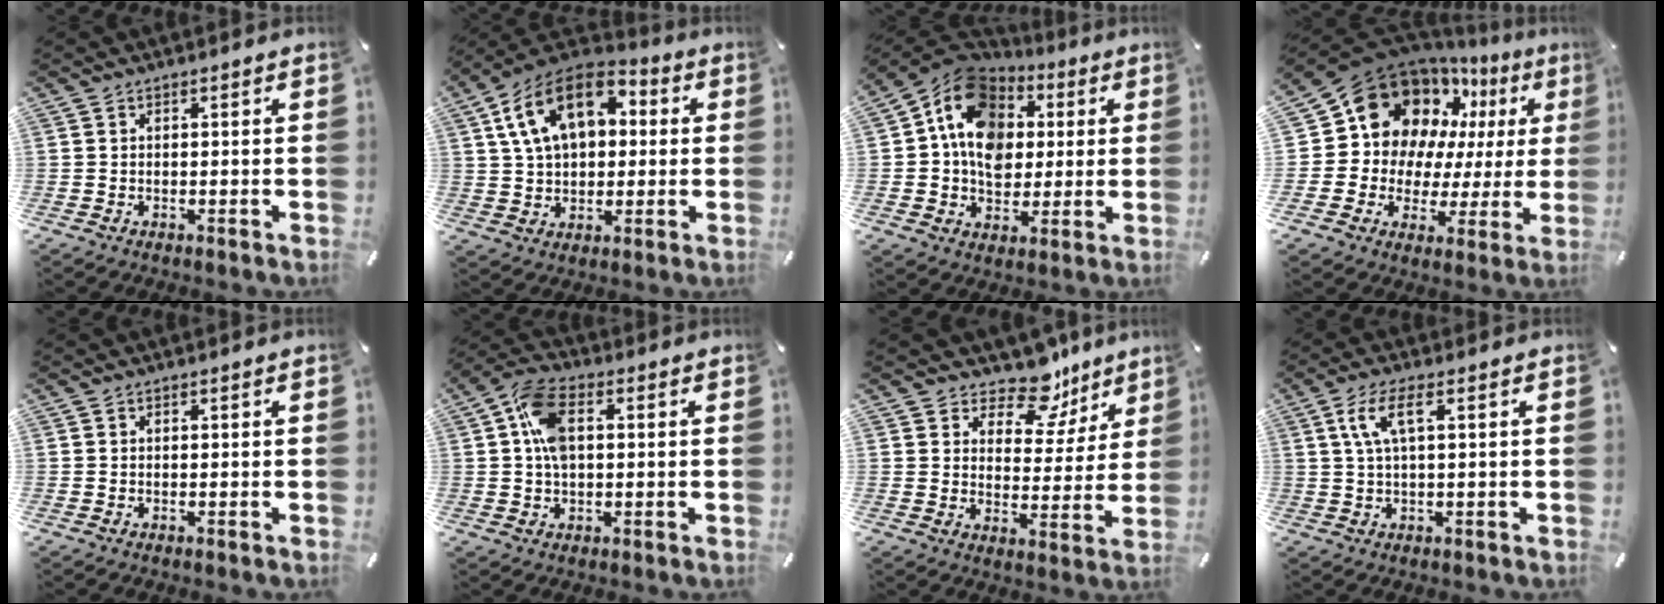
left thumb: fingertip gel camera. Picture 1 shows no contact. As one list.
[{"total": 16.1, "force": [5.6, 10.8, 10.5], "torque": [-0.209, -0.009, 0.099]}, {"total": 14.5, "force": [2.6, 12.1, 7.4], "torque": [-0.127, -0.010, 0.045]}, {"total": 16.5, "force": [8.1, 13.0, 6.2], "torque": [-0.106, -0.067, 0.158]}, {"total": 0.0}, {"total": 9.8, "force": [1.5, 6.1, 7.5], "torque": [-0.154, 0.007, 0.027]}, {"total": 11.3, "force": [8.9, 5.8, 3.9], "torque": [-0.056, -0.070, 0.157]}, {"total": 6.9, "force": [1.9, 1.9, 6.3], "torque": [-0.132, 0.000, 0.031]}]